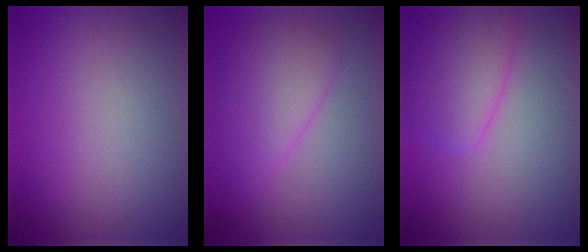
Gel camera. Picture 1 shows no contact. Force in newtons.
{"total": 4.8, "press": 4.8, "slide": 0.2}
{"total": 4.4, "press": 4.4, "slide": 0.3}